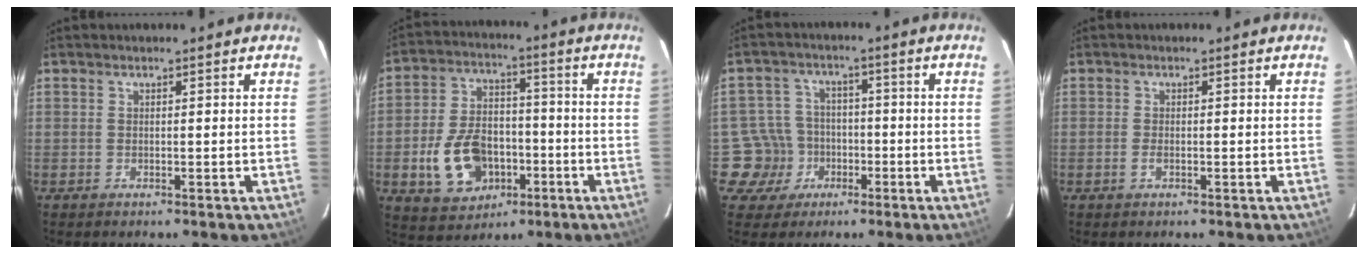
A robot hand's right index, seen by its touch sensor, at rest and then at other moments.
{"total": 14.4, "force": [-4.9, 9.9, 9.3], "torque": [-0.205, 0.011, -0.067]}
{"total": 7.7, "force": [-3.0, 7.1, -0.2], "torque": [-0.014, 0.028, -0.047]}
{"total": 1.2, "force": [-0.5, 0.5, 1.0], "torque": [-0.022, -0.001, -0.010]}